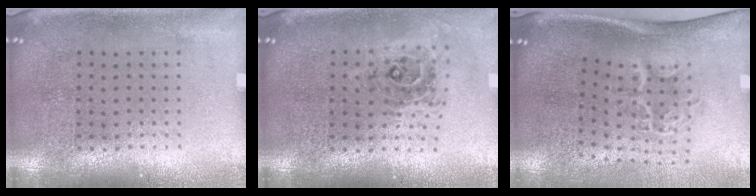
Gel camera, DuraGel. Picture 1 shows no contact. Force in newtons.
{"total": 0.9, "press": 0.8, "slide": 0.2}
{"total": 2.1, "press": 1.4, "slide": 1.6}